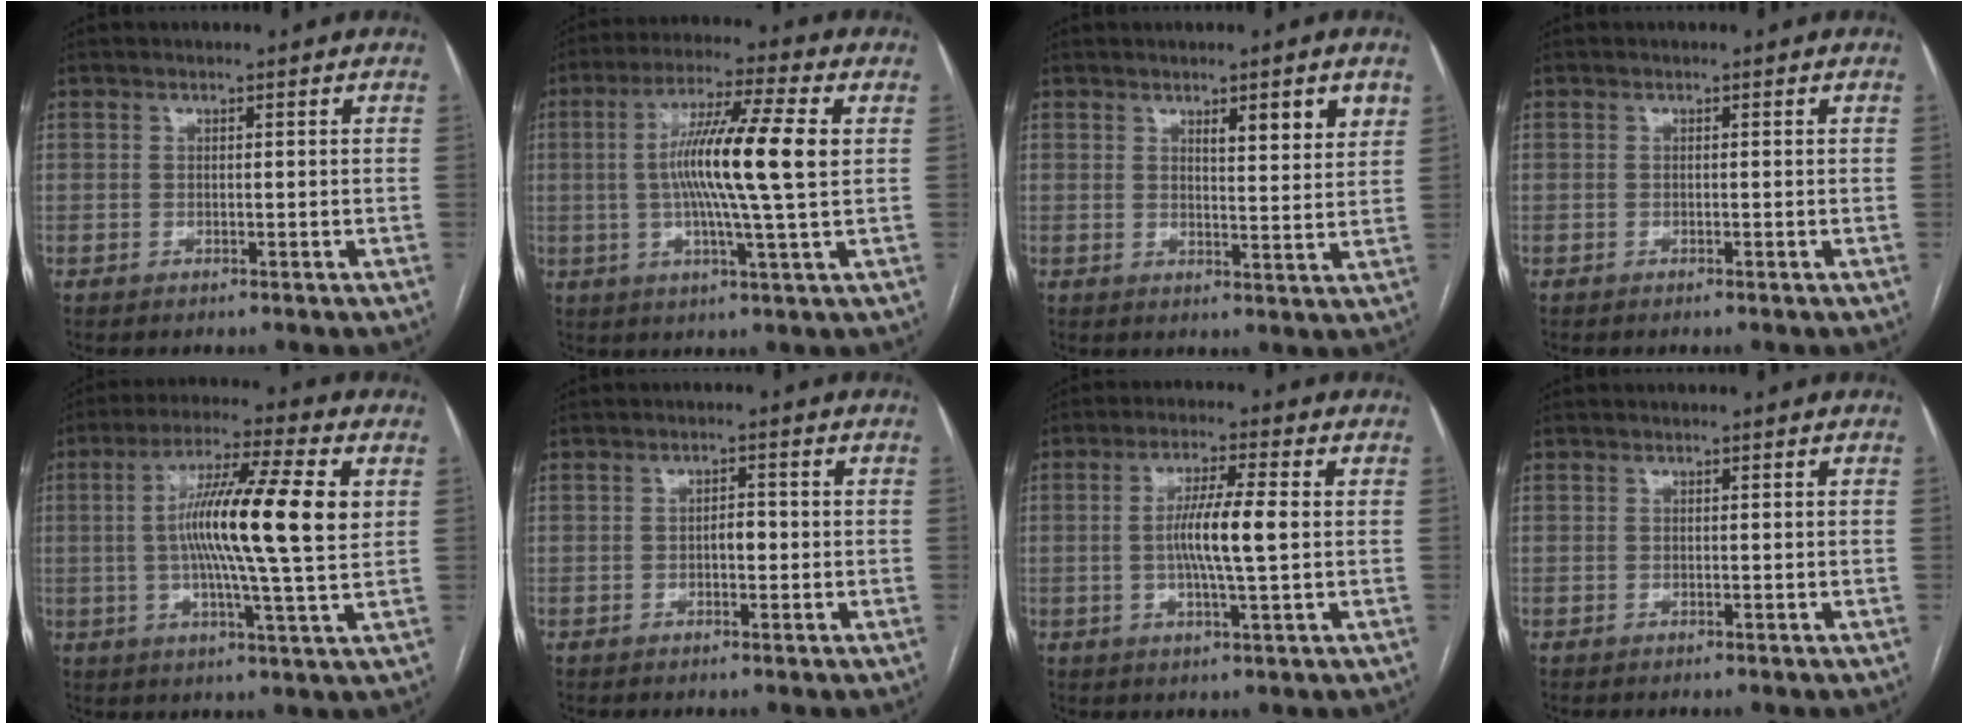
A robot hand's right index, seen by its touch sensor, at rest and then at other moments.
{"total": 13.5, "force": [1.3, -0.2, 13.4], "torque": [-0.244, 0.007, 0.015]}
{"total": 5.6, "force": [3.3, 0.6, 4.5], "torque": [-0.060, -0.008, 0.045]}
{"total": 0.0}
{"total": 15.8, "force": [2.1, 0.2, 15.6], "torque": [-0.274, 0.009, 0.028]}
{"total": 1.9, "force": [-0.4, 0.9, 1.7], "torque": [-0.022, 0.004, -0.007]}
{"total": 7.5, "force": [0.1, 0.1, 7.5], "torque": [-0.141, 0.001, -0.002]}
{"total": 0.0}